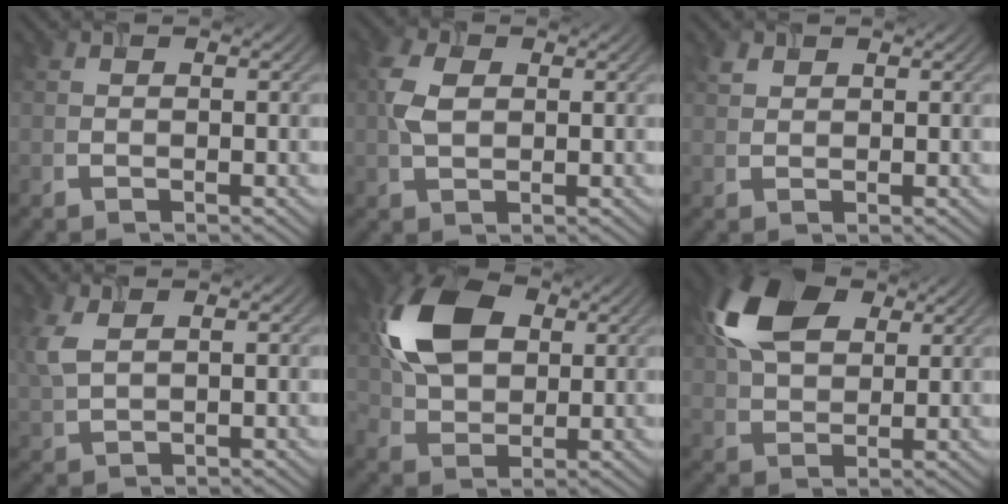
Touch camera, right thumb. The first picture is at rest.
{"total": 4.0, "force": [0.8, 2.5, 3.0], "torque": [-0.078, 0.006, 0.013]}
{"total": 1.2, "force": [0.9, 0.7, 0.4], "torque": [-0.010, 0.002, 0.019]}
{"total": 3.9, "force": [1.5, 1.9, 3.0], "torque": [-0.092, 0.004, 0.035]}
{"total": 11.5, "force": [3.0, 7.6, 8.0], "torque": [-0.192, 0.020, 0.047]}
{"total": 12.0, "force": [4.8, 7.0, 8.5], "torque": [-0.202, 0.029, 0.087]}